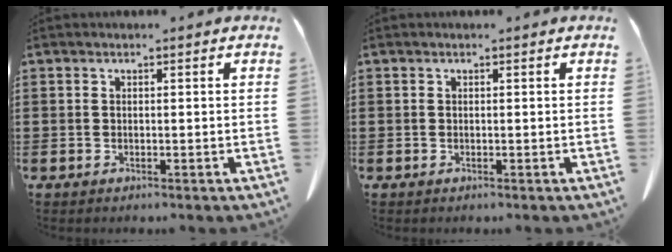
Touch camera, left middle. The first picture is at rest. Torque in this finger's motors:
{"motor_torque": [0.00, 0.00, 0.00, 0.00]}